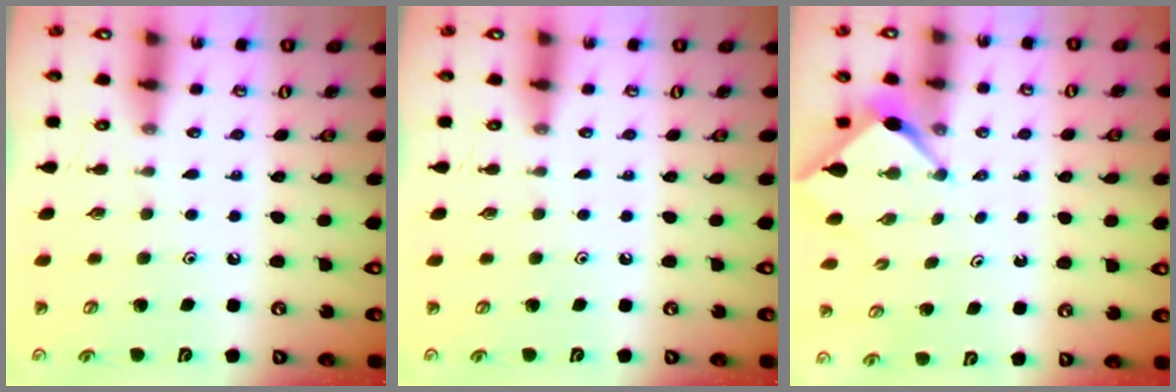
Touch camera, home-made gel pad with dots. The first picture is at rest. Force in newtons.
{"total": 0.0}
{"total": 2.5, "press": 2.5, "slide": 0.3}